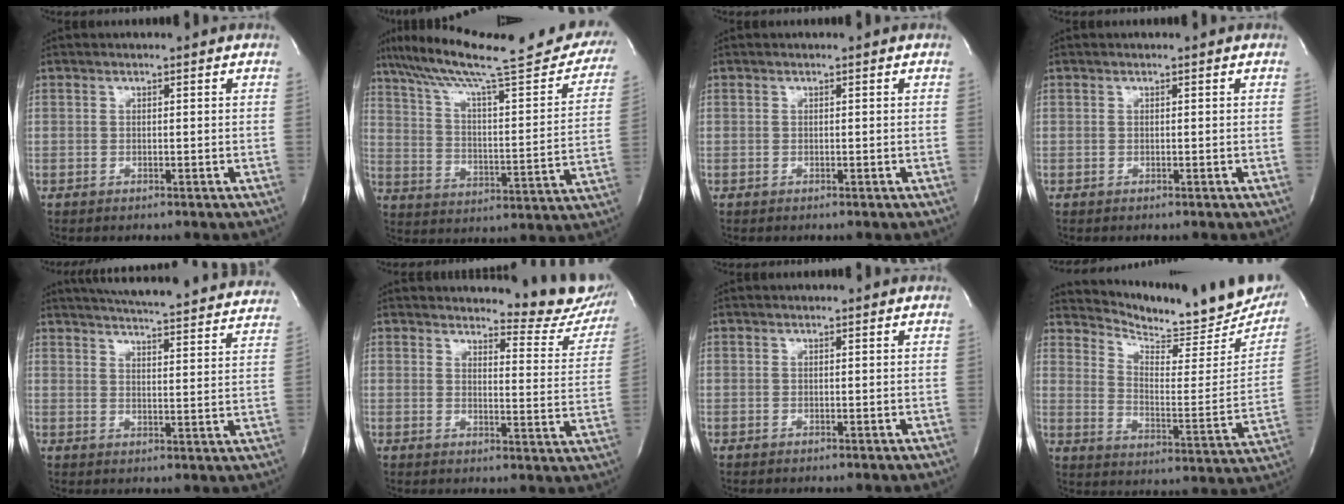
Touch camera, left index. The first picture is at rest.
{"total": 30.1, "force": [24.6, 4.9, 16.7], "torque": [-0.260, -0.014, 0.329]}
{"total": 0.0}
{"total": 0.0}
{"total": 27.1, "force": [25.2, 2.9, 9.7], "torque": [-0.157, -0.045, 0.302]}
{"total": 12.4, "force": [11.9, 2.8, 2.4], "torque": [-0.007, -0.063, 0.112]}
{"total": 0.0}
{"total": 19.3, "force": [18.0, 4.6, 5.2], "torque": [-0.070, -0.059, 0.232]}